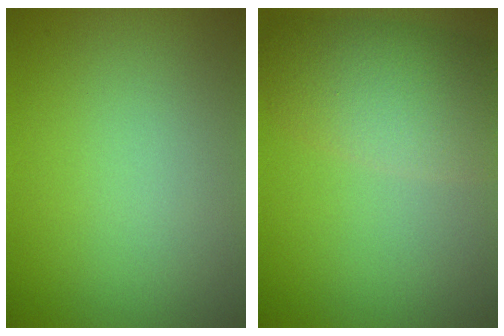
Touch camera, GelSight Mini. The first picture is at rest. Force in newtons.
{"total": 6.4, "press": 6.4, "slide": 0.3}